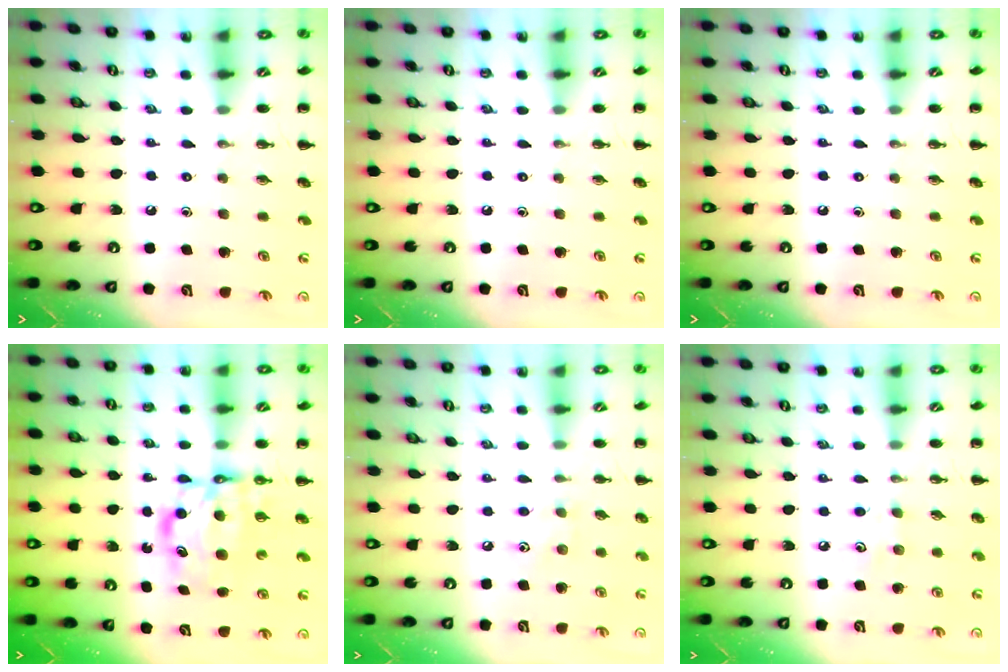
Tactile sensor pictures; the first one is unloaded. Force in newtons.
{"total": 0.0}
{"total": 0.0}
{"total": 7.9, "press": 7.7, "slide": 1.4}
{"total": 6.4, "press": 6.2, "slide": 1.6}
{"total": 5.9, "press": 5.7, "slide": 1.5}